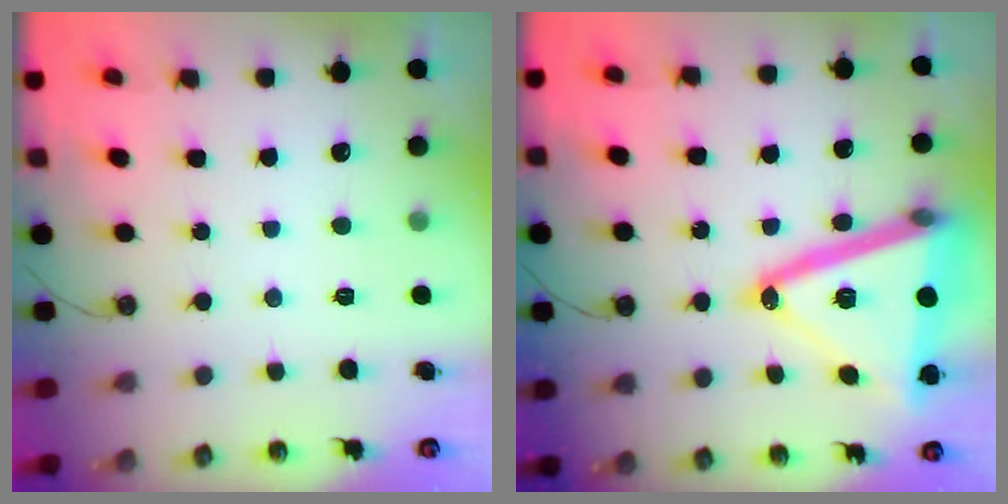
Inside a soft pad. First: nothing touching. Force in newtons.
{"total": 26.8, "press": 26.5, "slide": 3.9}